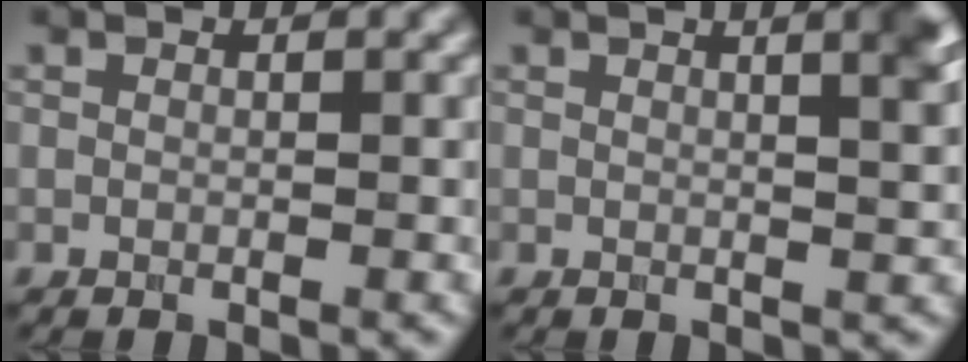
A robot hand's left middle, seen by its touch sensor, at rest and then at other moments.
{"total": 5.6, "force": [2.2, 2.3, 4.6], "torque": [-0.020, 0.025, 0.000]}